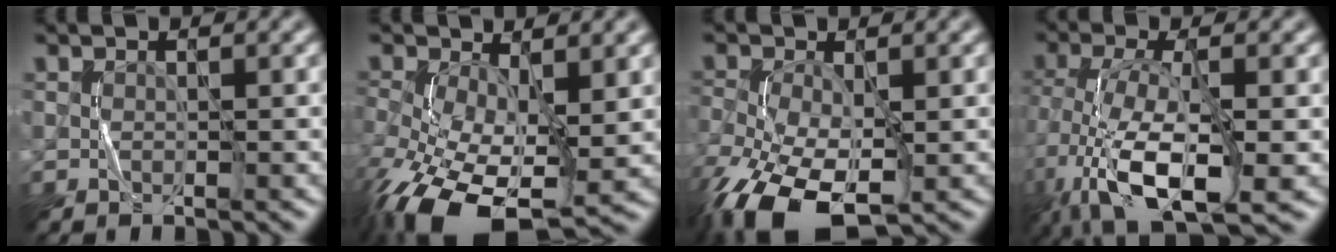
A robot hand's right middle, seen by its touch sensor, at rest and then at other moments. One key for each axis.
{"total": 11.9, "fx": -3.5, "fy": 6.3, "fz": 9.5, "tx": -0.206, "ty": -0.043, "tz": -0.050}
{"total": 10.1, "fx": -4.5, "fy": 5.2, "fz": 7.4, "tx": -0.174, "ty": -0.038, "tz": -0.080}
{"total": 11.6, "fx": -4.7, "fy": 4.3, "fz": 9.8, "tx": -0.197, "ty": -0.008, "tz": -0.088}